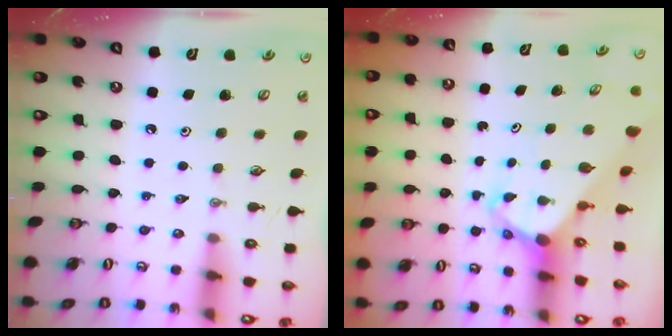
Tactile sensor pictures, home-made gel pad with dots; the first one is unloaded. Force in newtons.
{"total": 4.7, "press": 4.7, "slide": 0.3}